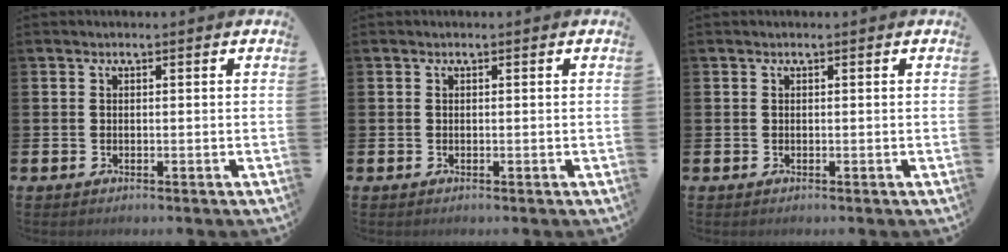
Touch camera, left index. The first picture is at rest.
{"total": 0.0}
{"total": 0.0}